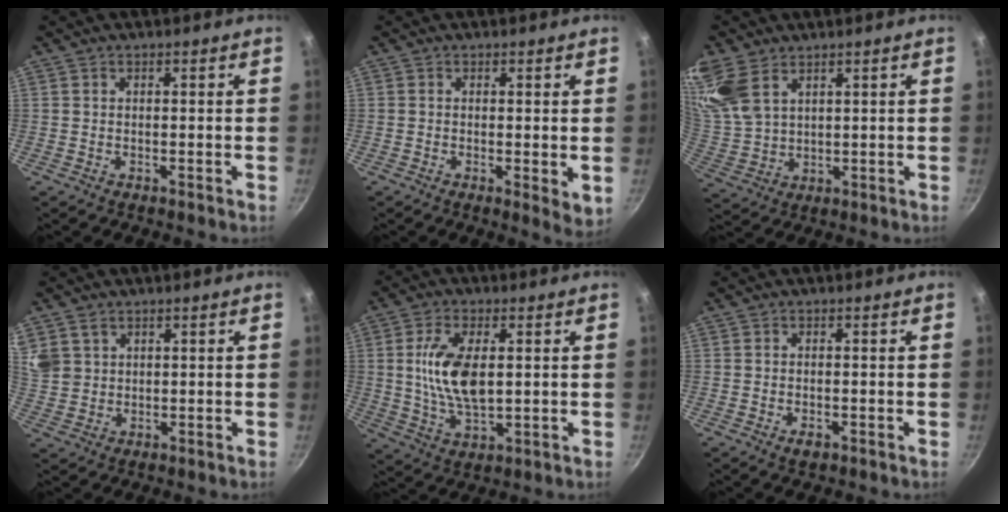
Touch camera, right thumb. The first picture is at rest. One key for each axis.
{"total": 3.7, "fx": 0.0, "fy": 1.4, "fz": 3.4, "tx": -0.045, "ty": -0.012, "tz": -0.001}
{"total": 13.0, "fx": 7.7, "fy": 7.6, "fz": 7.1, "tx": -0.158, "ty": -0.004, "tz": 0.170}
{"total": 7.8, "fx": 3.8, "fy": 5.9, "fz": 3.4, "tx": -0.060, "ty": 0.002, "tz": 0.086}
{"total": 11.5, "fx": 1.5, "fy": 5.7, "fz": 9.8, "tx": -0.183, "ty": -0.004, "tz": 0.033}
{"total": 1.9, "fx": -0.9, "fy": 1.0, "fz": 1.4, "tx": -0.026, "ty": 0.000, "tz": -0.016}